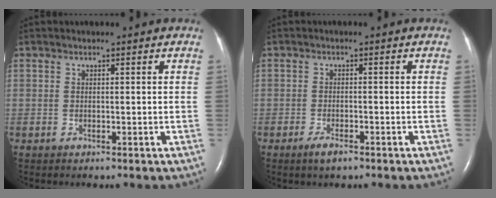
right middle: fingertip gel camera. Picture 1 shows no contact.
{"total": 2.4, "force": [-1.7, 0.6, 1.6], "torque": [-0.037, -0.003, -0.029]}